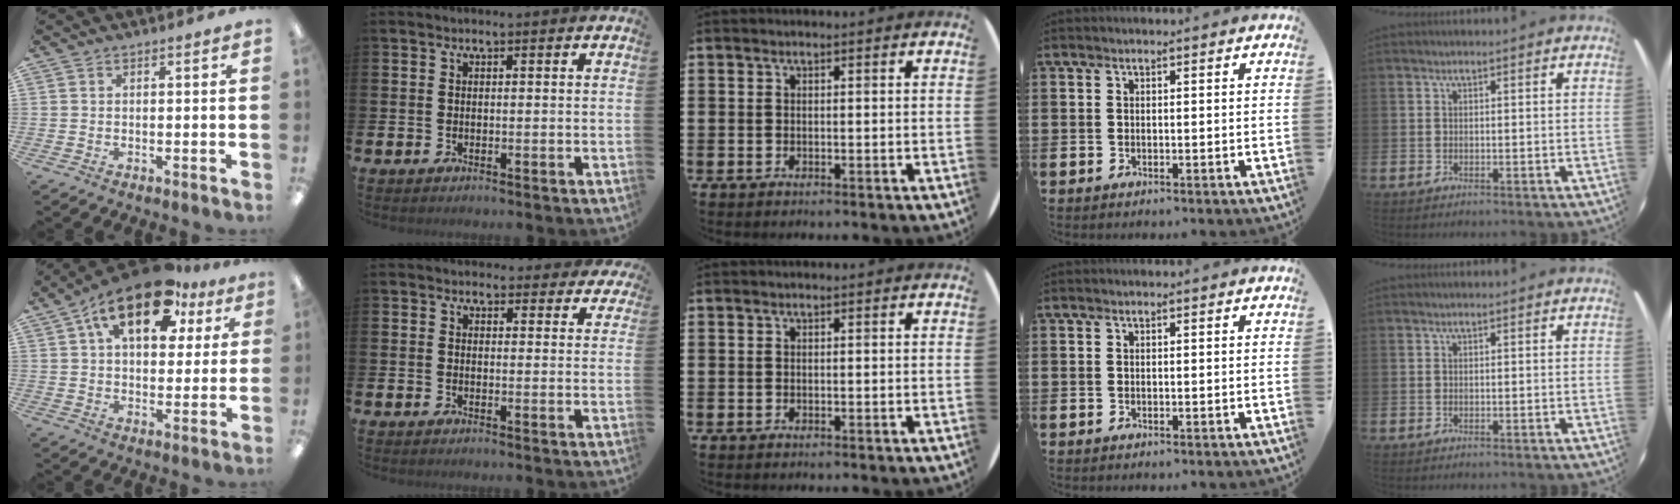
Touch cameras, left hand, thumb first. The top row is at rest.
{"thumb": {"total": 18.5, "force": [9.6, 9.4, 12.7], "torque": [-0.205, -0.023, 0.163]}, "index": {"total": 2.9, "force": [2.7, 1.2, 0.0], "torque": [0.011, -0.016, 0.044]}}